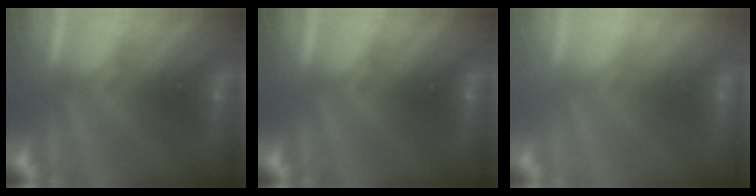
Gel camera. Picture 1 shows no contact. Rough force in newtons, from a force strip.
{"total": 0.0}
{"total": 3.8}